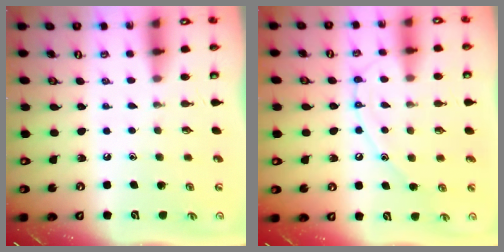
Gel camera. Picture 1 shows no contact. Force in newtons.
{"total": 10.3, "press": 10.3, "slide": 0.8}